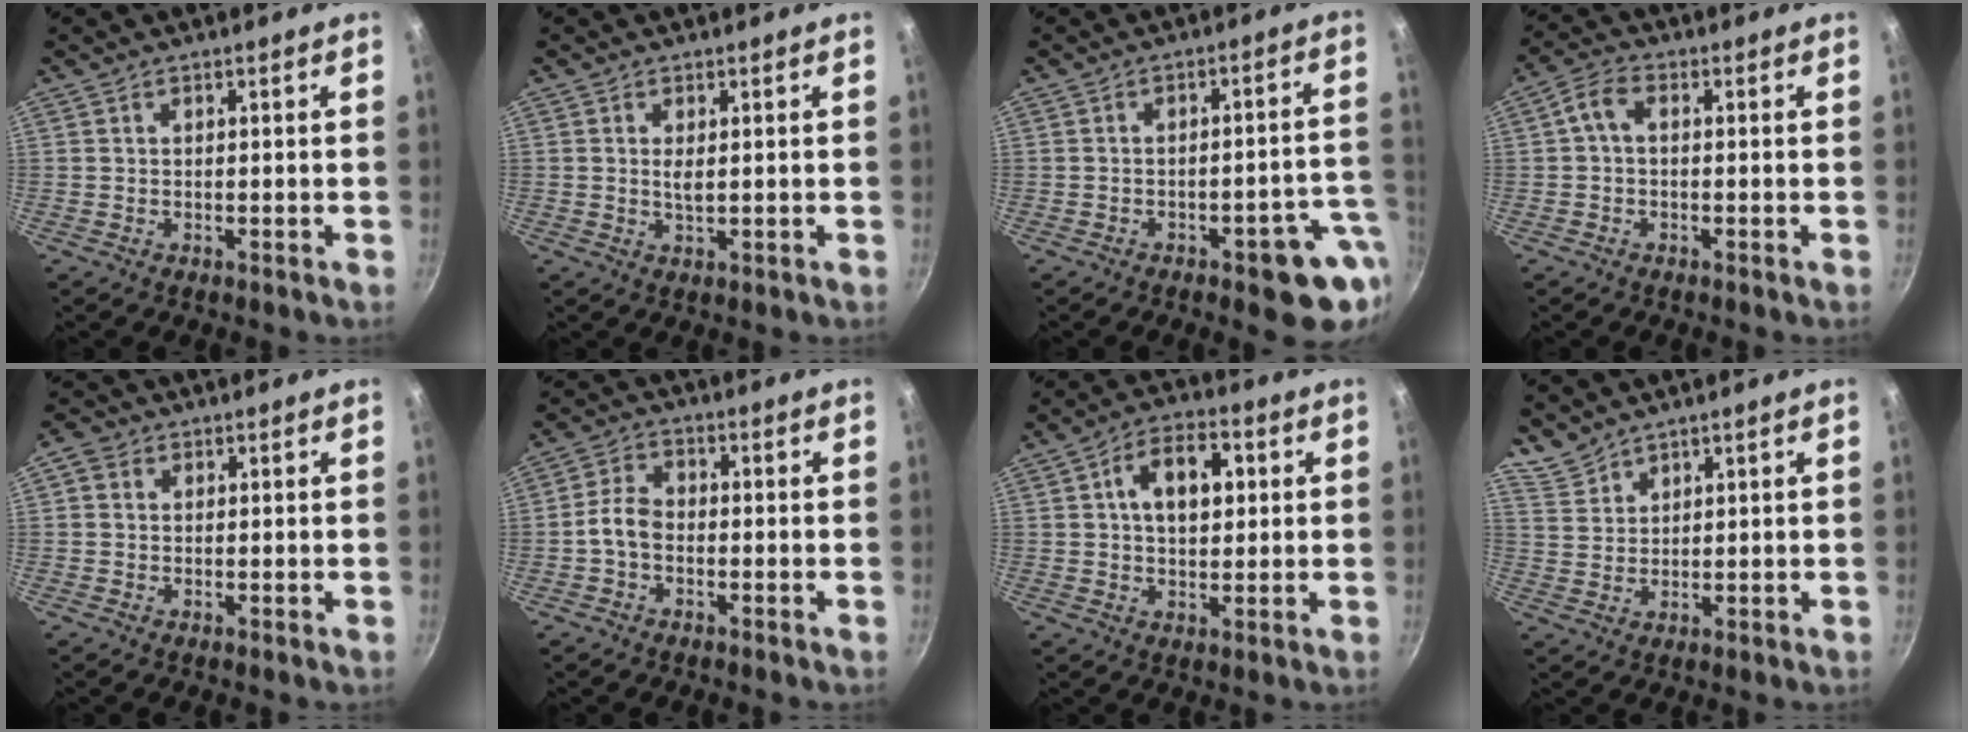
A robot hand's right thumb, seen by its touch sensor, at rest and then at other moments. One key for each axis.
{"total": 2.5, "fx": 0.4, "fy": 0.9, "fz": 2.3, "tx": -0.045, "ty": -0.004, "tz": 0.009}
{"total": 10.5, "fx": -4.2, "fy": 4.0, "fz": 8.7, "tx": -0.067, "ty": 0.041, "tz": -0.047}
{"total": 3.9, "fx": -0.1, "fy": 2.6, "fz": 2.9, "tx": -0.064, "ty": 0.019, "tz": -0.011}
{"total": 2.7, "fx": 0.6, "fy": 2.4, "fz": 1.0, "tx": -0.012, "ty": 0.004, "tz": 0.003}
{"total": 4.8, "fx": -1.4, "fy": 3.3, "fz": 3.2, "tx": -0.058, "ty": 0.027, "tz": -0.037}
{"total": 10.4, "fx": 2.2, "fy": 6.5, "fz": 7.8, "tx": -0.100, "ty": 0.009, "tz": 0.028}
{"total": 4.0, "fx": 3.7, "fy": 1.5, "fz": 0.2, "tx": -0.006, "ty": 0.000, "tz": 0.086}